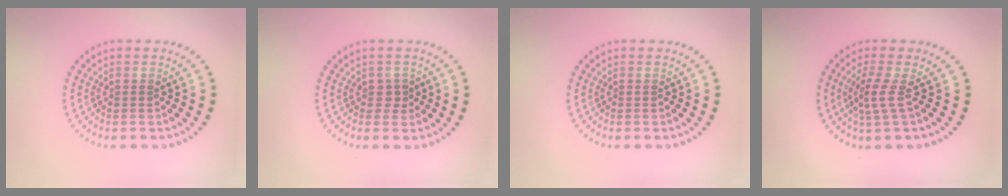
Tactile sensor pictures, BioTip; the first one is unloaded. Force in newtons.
{"total": 1.0, "press": 0.9, "slide": 0.4}
{"total": 0.0}
{"total": 2.1, "press": 1.5, "slide": 1.5}